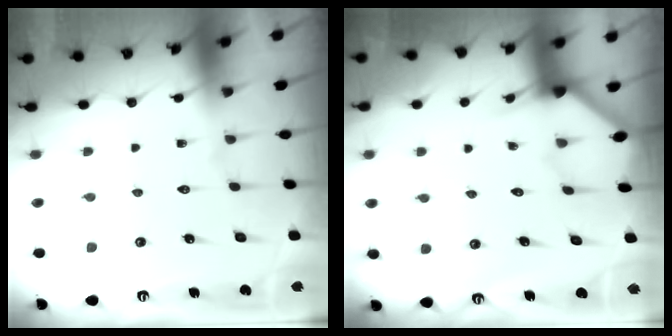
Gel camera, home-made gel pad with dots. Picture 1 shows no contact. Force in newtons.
{"total": 2.5, "press": 2.5, "slide": 0.2}